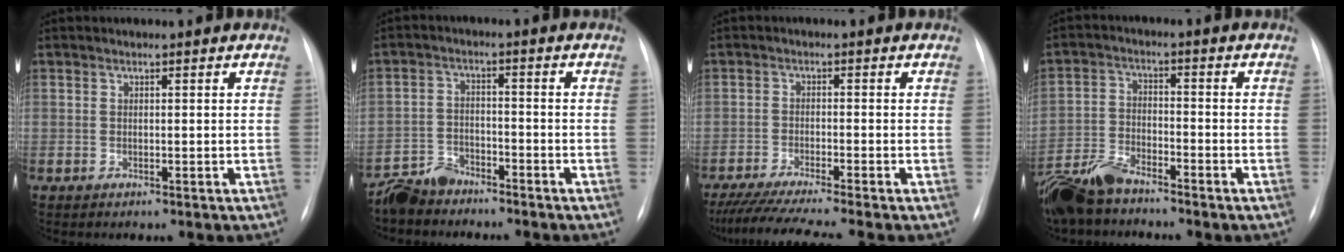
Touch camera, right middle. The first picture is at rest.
{"total": 4.8, "force": [-4.5, 1.7, 0.3], "torque": [-0.010, -0.007, -0.088]}
{"total": 10.4, "force": [-8.9, -1.2, 5.4], "torque": [-0.078, -0.026, -0.141]}
{"total": 8.7, "force": [-7.4, 2.5, 3.9], "torque": [-0.085, -0.016, -0.142]}